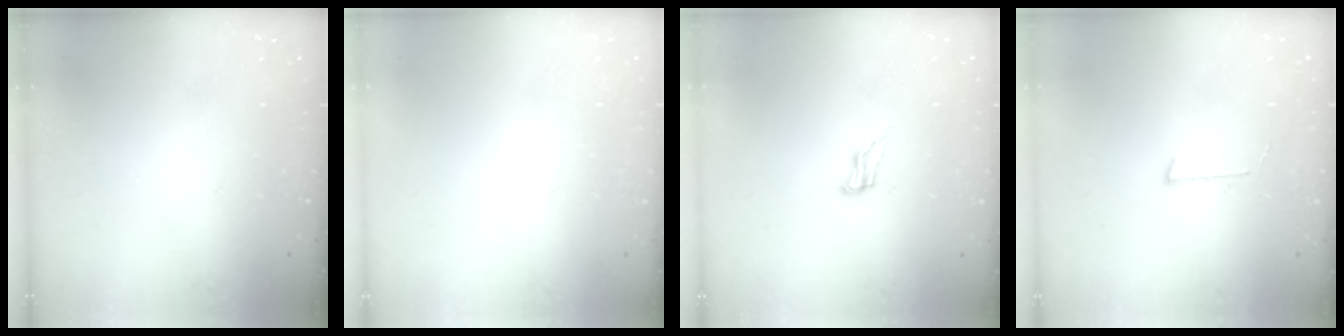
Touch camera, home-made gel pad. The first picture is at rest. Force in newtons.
{"total": 2.1, "press": 2.1, "slide": 0.1}
{"total": 8.0, "press": 7.7, "slide": 2.0}
{"total": 4.2, "press": 4.2, "slide": 0.4}